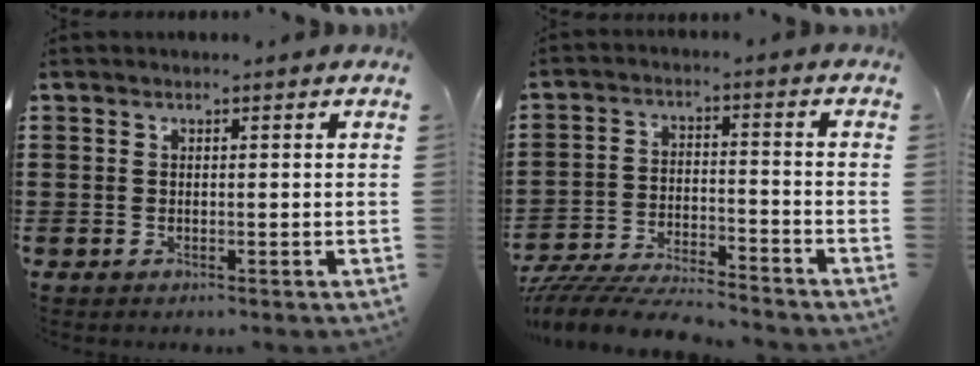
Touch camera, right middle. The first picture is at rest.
{"total": 7.0, "force": [-6.7, 0.6, 1.8], "torque": [-0.043, 0.004, -0.133]}